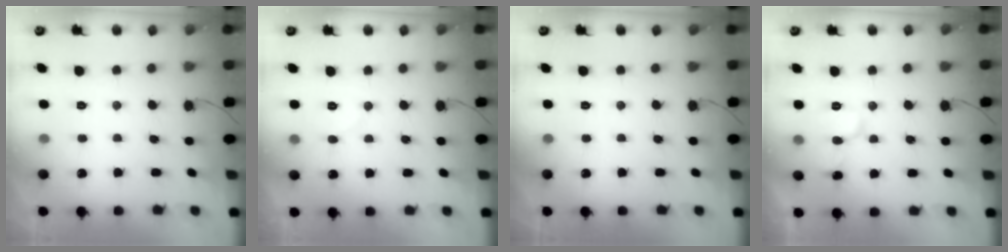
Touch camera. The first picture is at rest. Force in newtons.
{"total": 4.8, "press": 4.8, "slide": 0.6}
{"total": 0.0}
{"total": 8.5, "press": 8.5, "slide": 1.0}